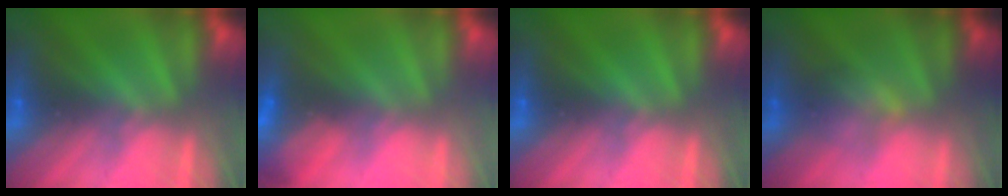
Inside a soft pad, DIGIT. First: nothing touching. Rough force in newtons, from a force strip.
{"total": 2.8}
{"total": 0.0}
{"total": 2.0}